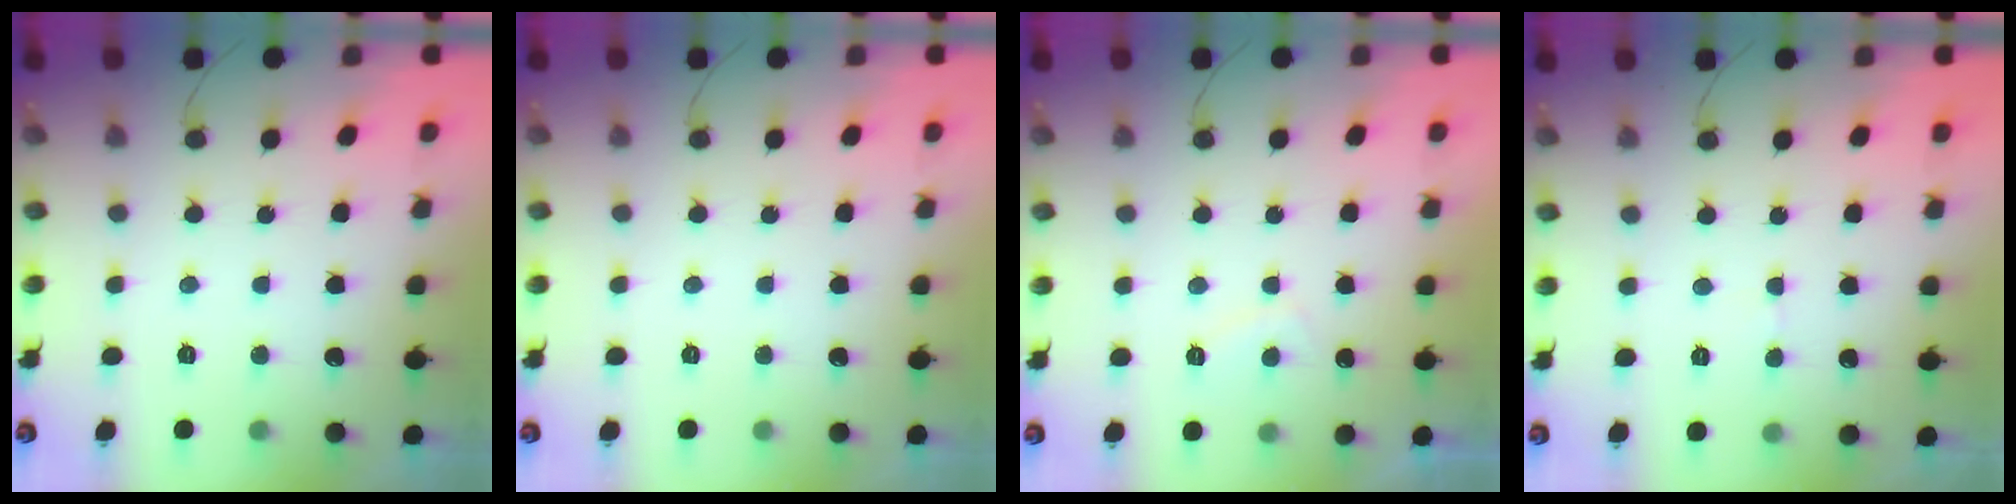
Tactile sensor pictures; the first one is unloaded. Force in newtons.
{"total": 0.0}
{"total": 1.9, "press": 1.7, "slide": 0.8}
{"total": 3.2, "press": 3.1, "slide": 0.3}